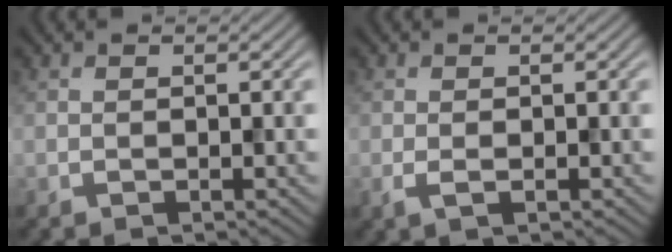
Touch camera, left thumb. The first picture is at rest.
{"total": 1.6, "force": [-0.6, 0.7, 1.3], "torque": [-0.033, -0.003, -0.013]}